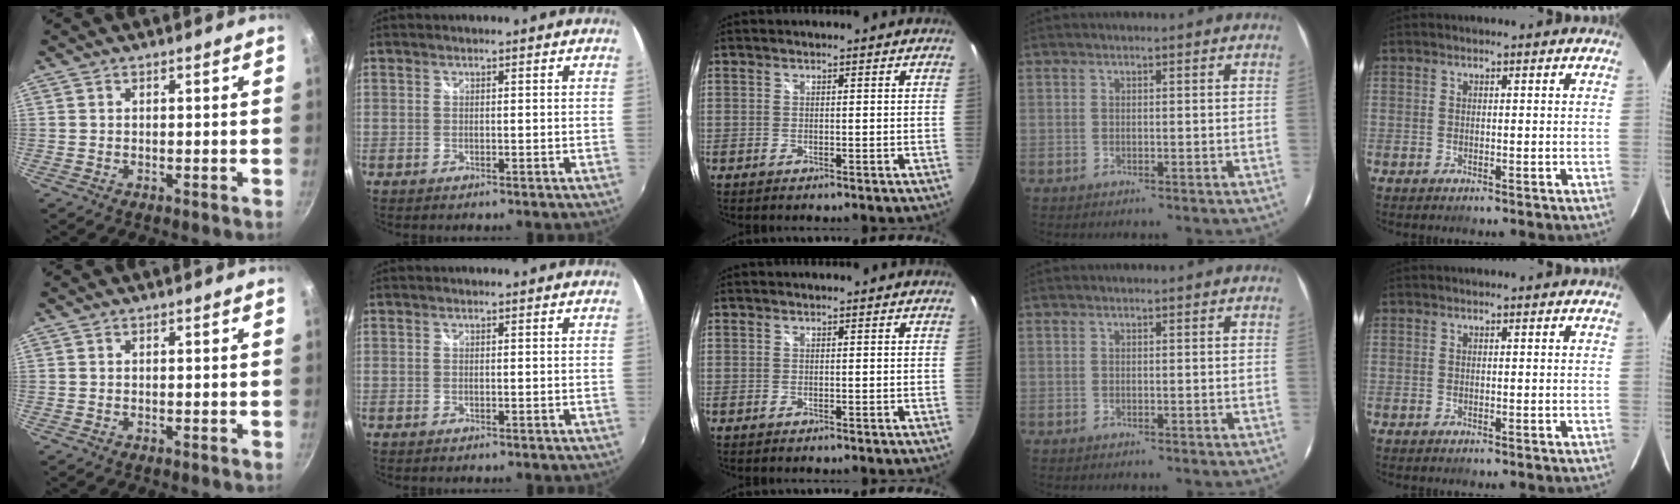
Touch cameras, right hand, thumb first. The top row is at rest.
{}